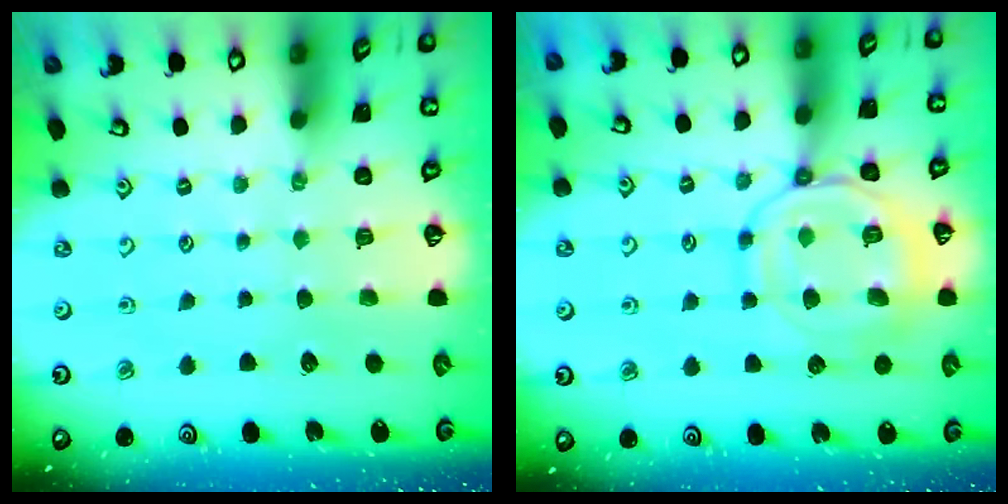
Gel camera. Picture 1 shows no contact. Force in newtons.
{"total": 12.7, "press": 12.7, "slide": 1.0}